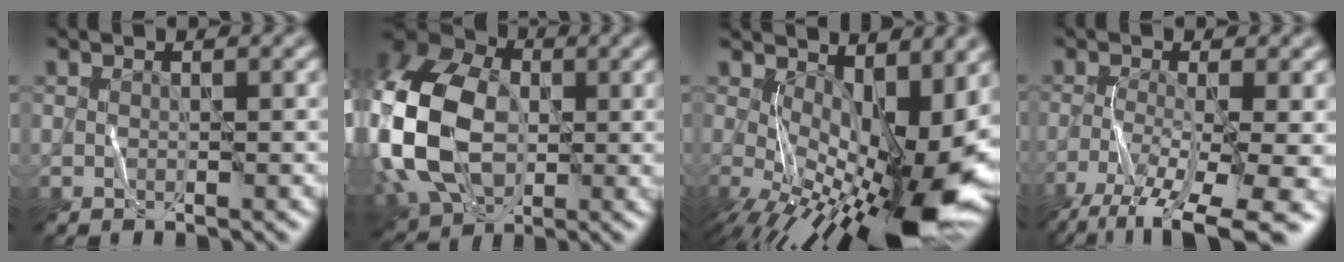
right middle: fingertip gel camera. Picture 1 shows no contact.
{"total": 13.0, "force": [-0.5, 9.2, 9.1], "torque": [-0.232, 0.001, -0.009]}
{"total": 15.0, "force": [-1.2, 5.6, 13.8], "torque": [-0.187, -0.009, 0.003]}
{"total": 9.8, "force": [-6.5, 2.1, 7.0], "torque": [-0.147, -0.016, -0.094]}